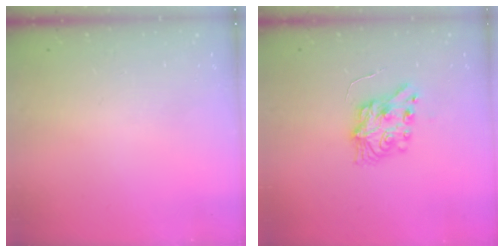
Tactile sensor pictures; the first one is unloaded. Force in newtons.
{"total": 7.7, "press": 7.7, "slide": 0.8}